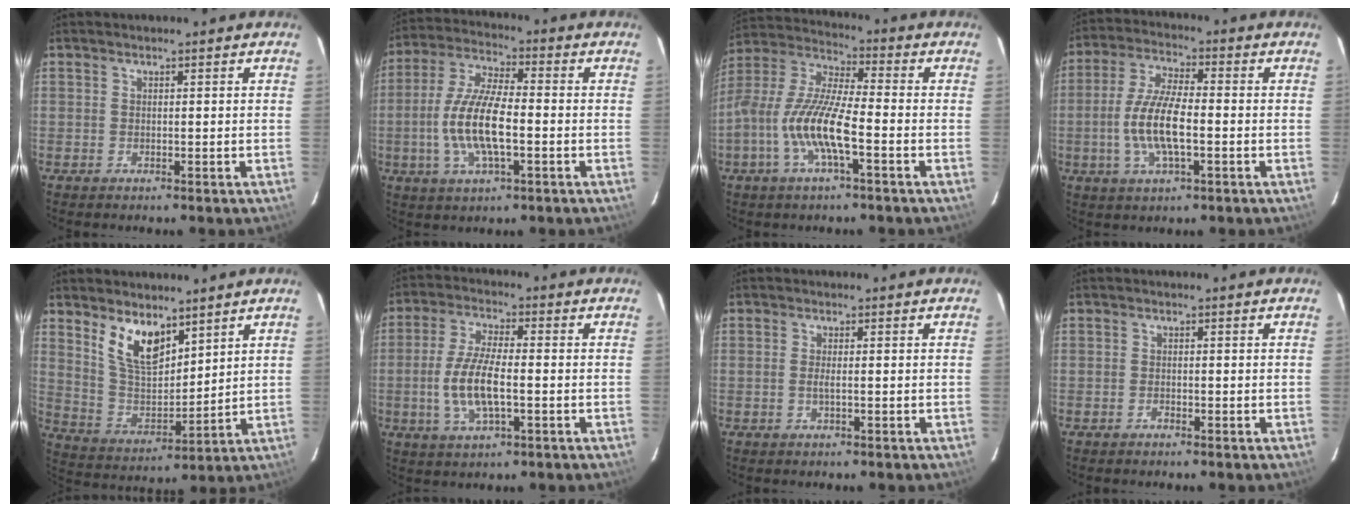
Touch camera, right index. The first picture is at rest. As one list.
[{"total": 12.7, "force": [-2.6, 4.0, 11.8], "torque": [-0.245, -0.002, -0.052]}, {"total": 13.6, "force": [-4.5, 3.0, 12.4], "torque": [-0.254, -0.005, -0.091]}, {"total": 10.7, "force": [-2.3, 3.2, 10.0], "torque": [-0.205, 0.000, -0.045]}, {"total": 10.6, "force": [6.8, 4.8, 6.6], "torque": [-0.125, -0.002, 0.142]}, {"total": 10.0, "force": [-1.9, 3.4, 9.2], "torque": [-0.188, -0.003, -0.036]}, {"total": 1.3, "force": [-0.3, 0.0, 1.3], "torque": [-0.025, 0.000, -0.007]}, {"total": 0.7, "force": [-0.6, 0.3, 0.2], "torque": [-0.005, 0.001, -0.012]}]